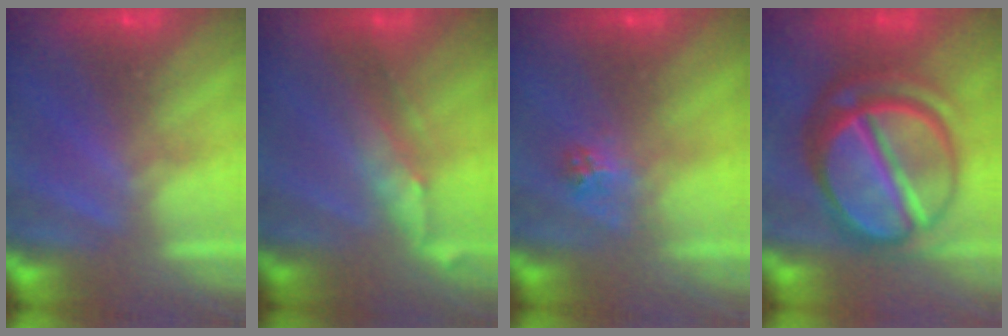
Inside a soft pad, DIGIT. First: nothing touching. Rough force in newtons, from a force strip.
{"total": 2.7}
{"total": 2.2}
{"total": 7.5}